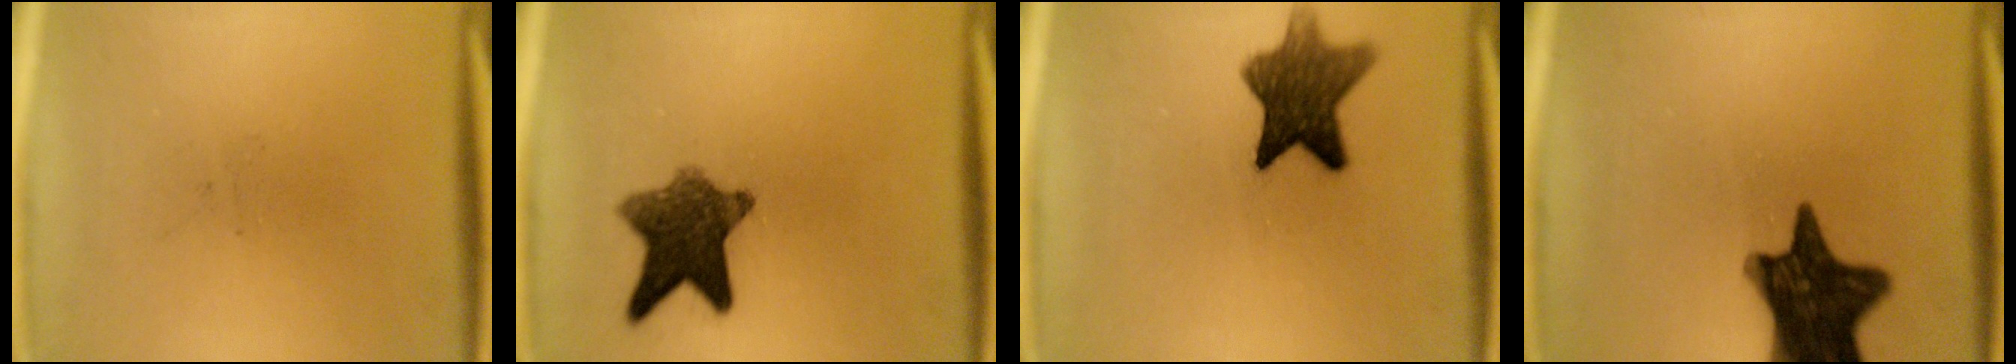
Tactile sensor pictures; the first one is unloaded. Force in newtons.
{"total": 9.0}
{"total": 9.9}
{"total": 14.9}